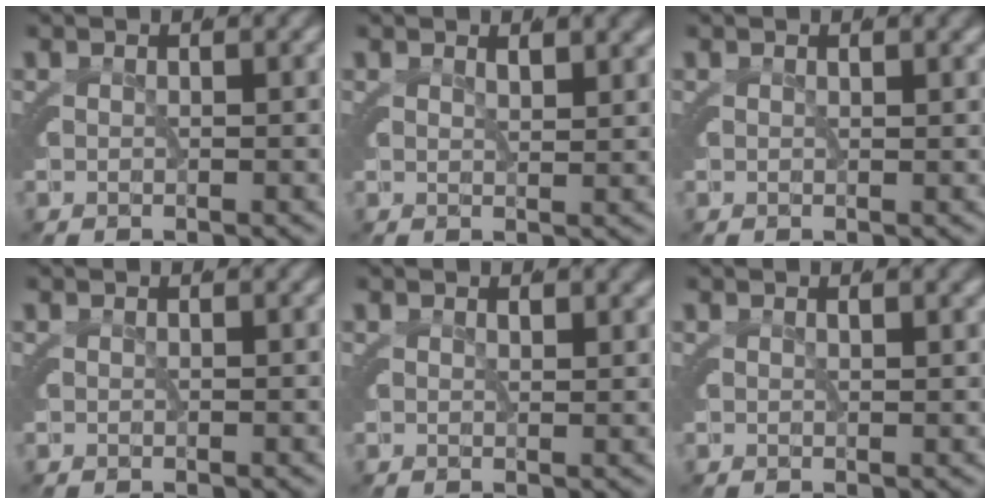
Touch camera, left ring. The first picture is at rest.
{"total": 1.6, "force": [0.8, -1.4, 0.1], "torque": [0.003, 0.001, 0.014]}
{"total": 0.6, "force": [0.5, -0.3, 0.2], "torque": [0.001, 0.005, 0.006]}
{"total": 0.0}
{"total": 0.9, "force": [0.6, -0.4, 0.4], "torque": [0.000, 0.003, 0.009]}
{"total": 0.9, "force": [0.5, -0.7, 0.2], "torque": [0.003, 0.008, 0.006]}